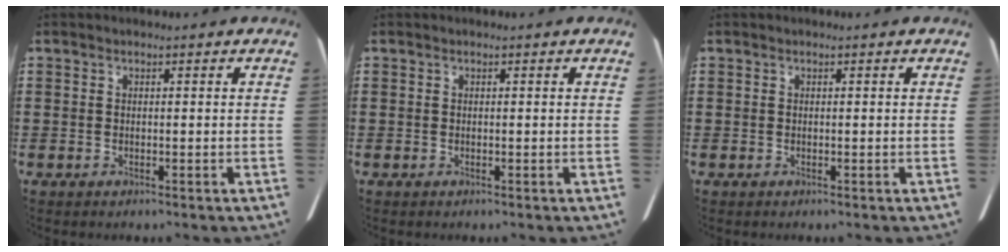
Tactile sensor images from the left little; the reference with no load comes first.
{"total": 0.0}
{"total": 0.0}